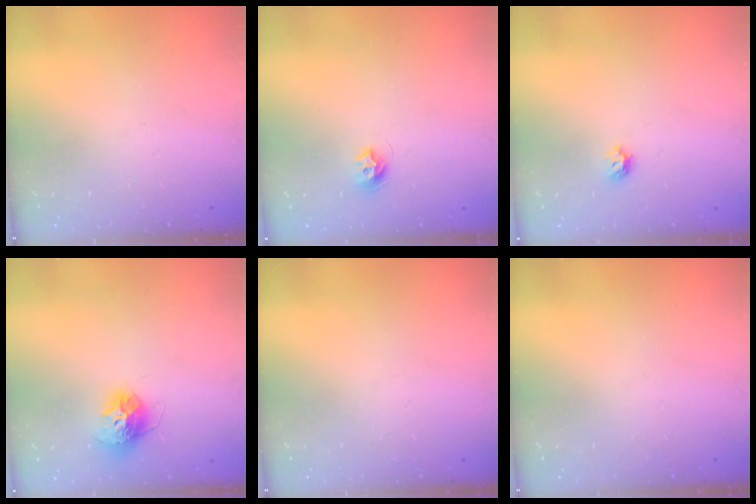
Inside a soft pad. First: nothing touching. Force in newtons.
{"total": 7.6, "press": 7.5, "slide": 0.5}
{"total": 5.9, "press": 5.8, "slide": 0.9}
{"total": 12.0, "press": 11.9, "slide": 1.1}
{"total": 0.0}
{"total": 0.0}